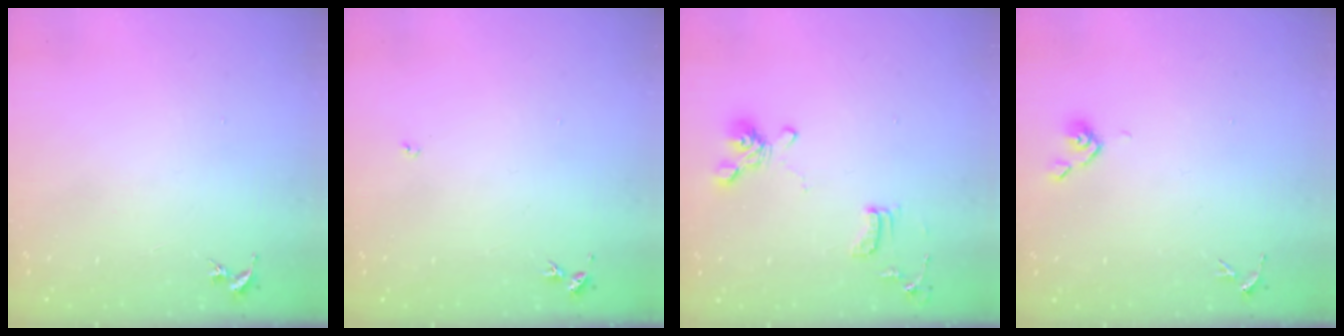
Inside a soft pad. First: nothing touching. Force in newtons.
{"total": 3.0, "press": 3.0, "slide": 0.4}
{"total": 12.3, "press": 12.2, "slide": 1.8}
{"total": 3.5, "press": 3.4, "slide": 0.9}